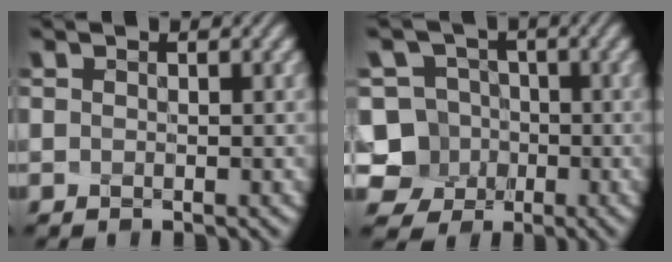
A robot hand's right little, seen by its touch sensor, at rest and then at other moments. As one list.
[{"total": 5.7, "force": [-2.7, 5.1, 0.5], "torque": [-0.015, 0.003, -0.069]}]